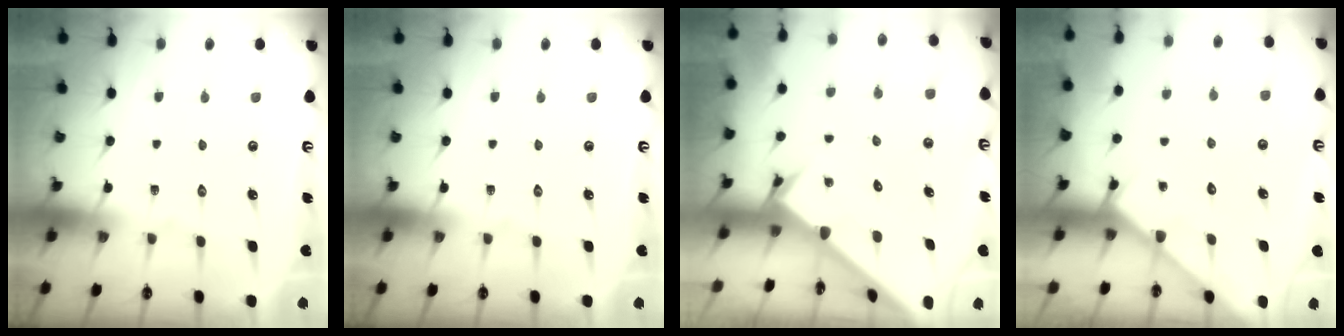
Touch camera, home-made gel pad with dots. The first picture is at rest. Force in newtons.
{"total": 0.0}
{"total": 2.4, "press": 2.4, "slide": 0.1}
{"total": 4.0, "press": 3.9, "slide": 0.3}